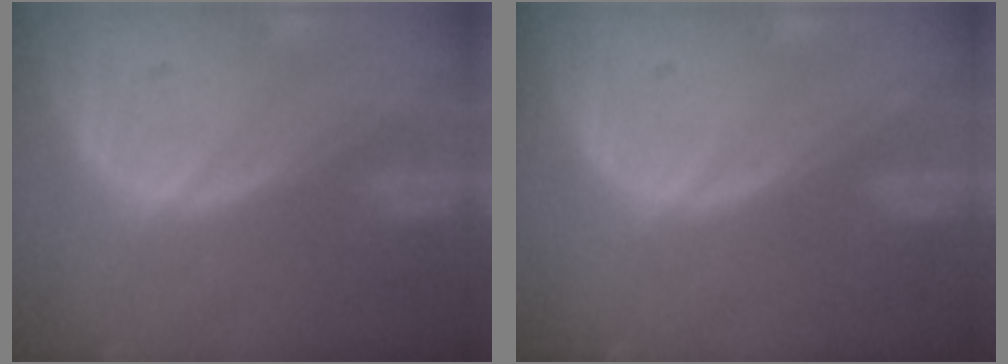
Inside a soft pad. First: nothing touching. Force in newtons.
{"total": 0.0}